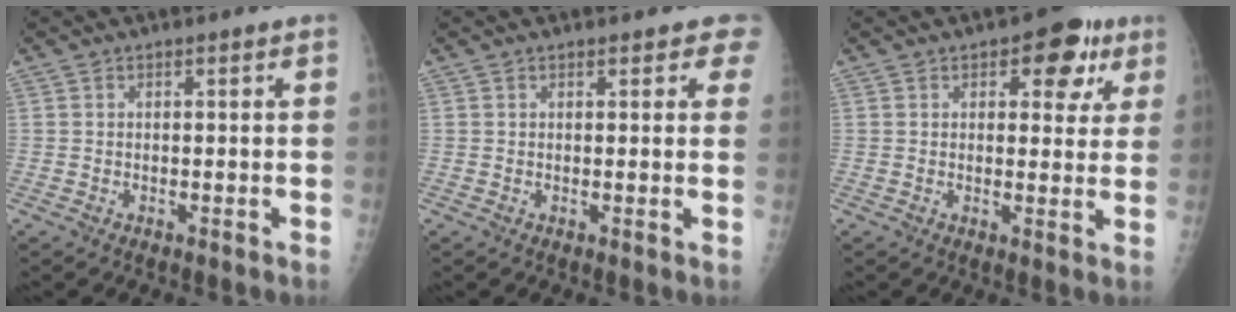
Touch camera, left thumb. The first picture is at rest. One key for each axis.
{"total": 2.9, "fx": 2.2, "fy": 1.4, "fz": 1.1, "tx": 0.020, "ty": -0.004, "tz": 0.014}
{"total": 8.1, "fx": 3.8, "fy": 4.7, "fz": 5.4, "tx": -0.020, "ty": -0.008, "tz": 0.038}